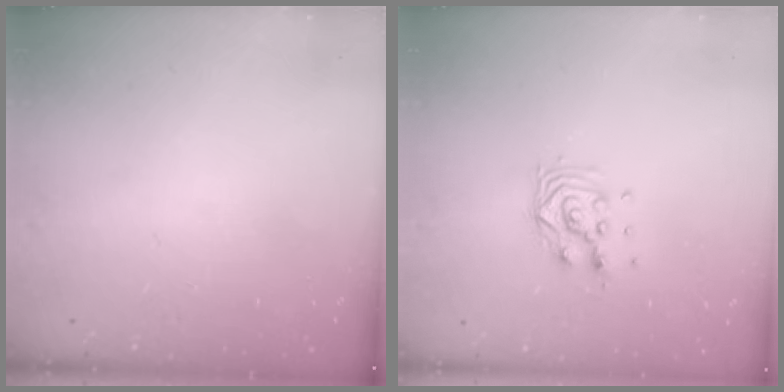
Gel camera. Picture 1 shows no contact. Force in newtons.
{"total": 8.8, "press": 8.8, "slide": 0.7}